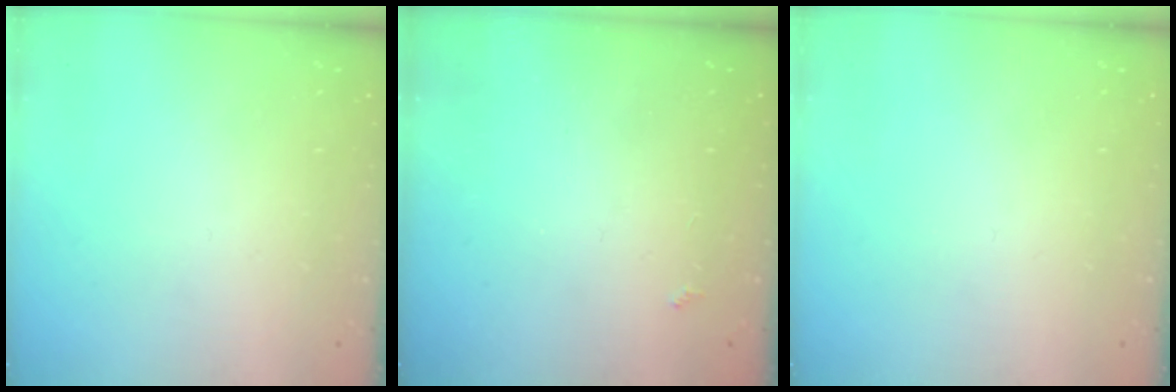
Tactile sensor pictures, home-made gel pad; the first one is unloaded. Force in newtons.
{"total": 2.1, "press": 2.0, "slide": 0.4}
{"total": 0.0}